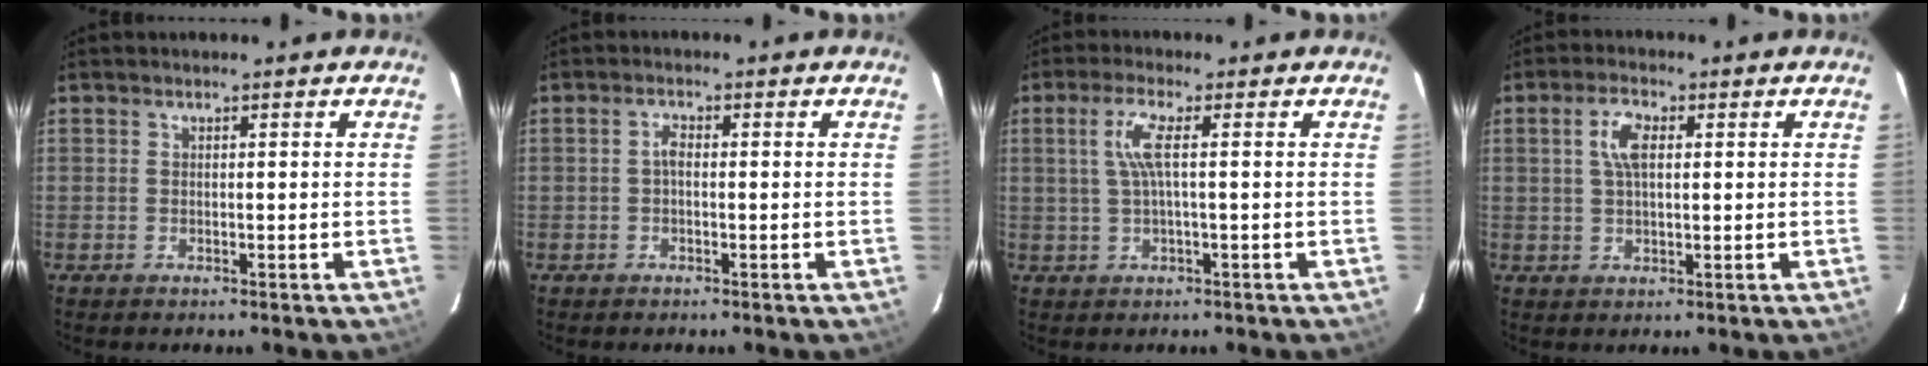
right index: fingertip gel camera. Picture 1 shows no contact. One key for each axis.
{"total": 1.5, "fx": -0.2, "fy": 0.8, "fz": 1.2, "tx": -0.026, "ty": 0.007, "tz": -0.006}
{"total": 4.5, "fx": 0.6, "fy": 0.1, "fz": 4.5, "tx": -0.092, "ty": 0.002, "tz": 0.016}
{"total": 4.7, "fx": 1.2, "fy": 2.1, "fz": 4.0, "tx": -0.077, "ty": 0.010, "tz": 0.023}